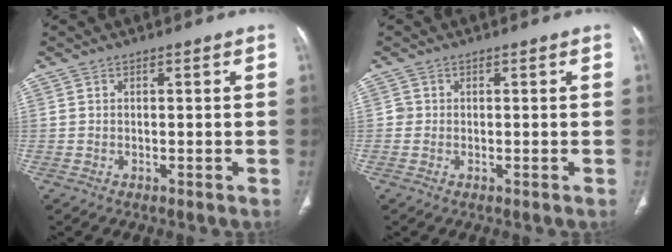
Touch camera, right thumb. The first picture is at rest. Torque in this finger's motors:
{"motor_torque": [0.25, 0.08, 0.38, 0.27, -0.05]}